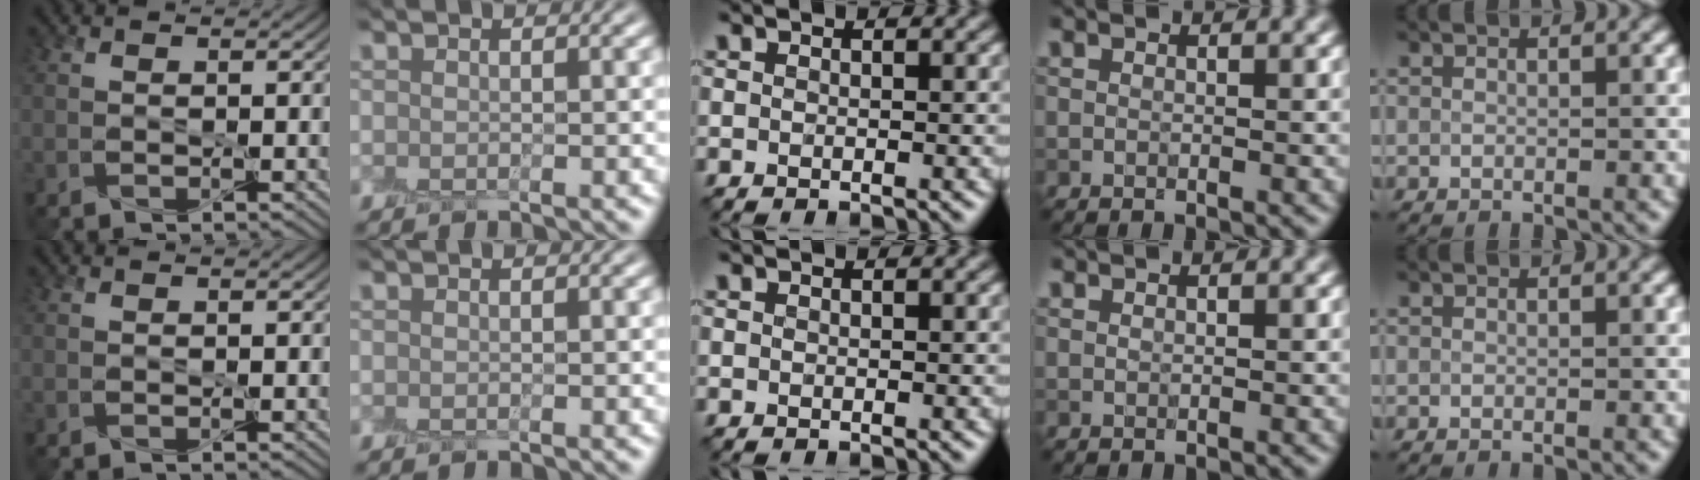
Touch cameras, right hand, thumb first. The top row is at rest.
{"ring": {"total": 0.5, "force": [0.5, 0.1, 0.0], "torque": [0.001, -0.002, 0.012]}}